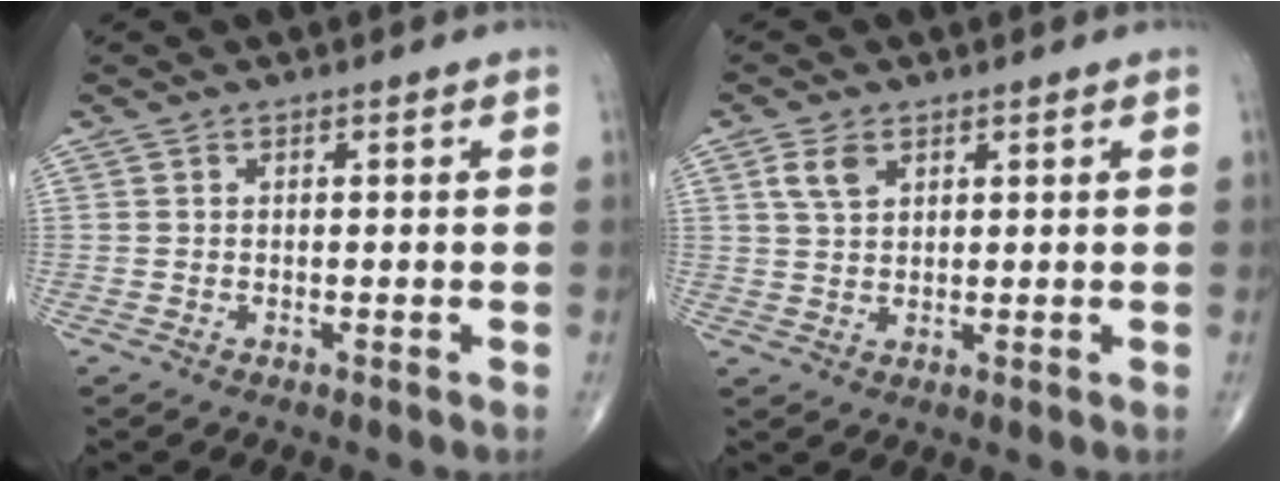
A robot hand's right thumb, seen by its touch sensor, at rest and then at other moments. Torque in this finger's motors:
{"motor_torque": [-0.29, 0.23, 0.38, 0.17, 0.08]}